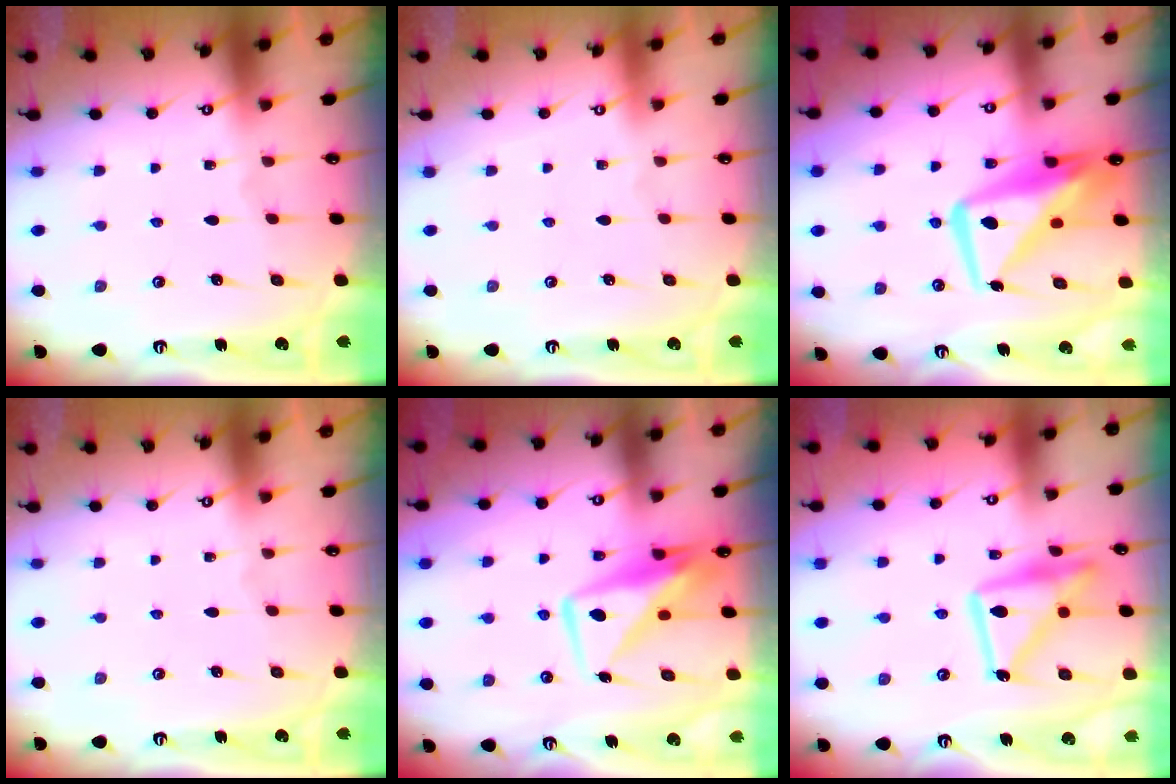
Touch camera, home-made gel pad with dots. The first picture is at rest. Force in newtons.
{"total": 3.9, "press": 3.9, "slide": 0.1}
{"total": 12.5, "press": 12.4, "slide": 1.4}
{"total": 0.0}
{"total": 8.8, "press": 8.7, "slide": 0.9}
{"total": 15.3, "press": 15.3, "slide": 1.2}